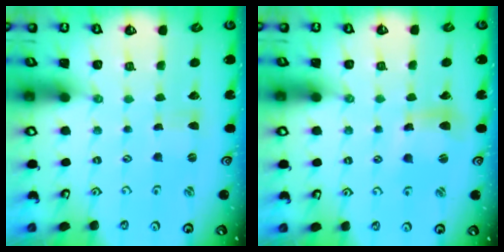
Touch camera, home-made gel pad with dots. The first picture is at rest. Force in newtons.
{"total": 7.6, "press": 7.6, "slide": 1.1}